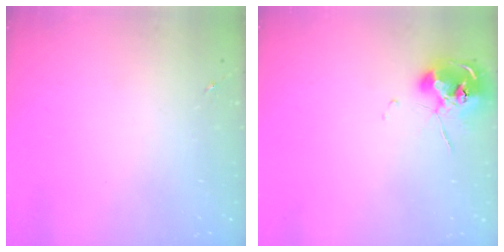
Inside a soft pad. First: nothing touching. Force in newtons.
{"total": 10.0, "press": 9.9, "slide": 1.4}